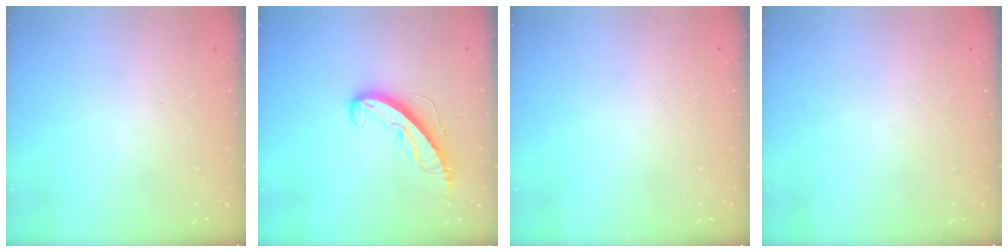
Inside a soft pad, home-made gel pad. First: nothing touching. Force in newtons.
{"total": 8.8, "press": 8.8, "slide": 0.3}
{"total": 0.0}
{"total": 0.0}